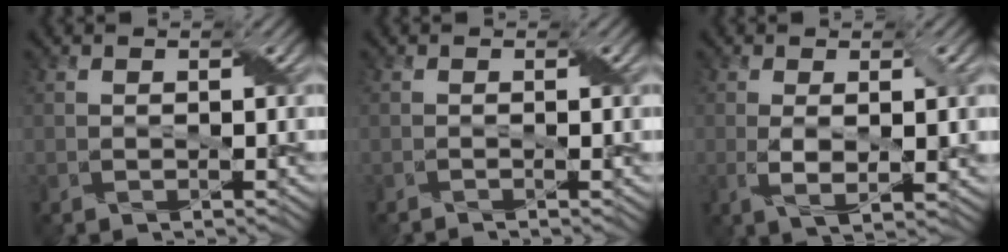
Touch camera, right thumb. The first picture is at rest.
{"total": 0.9, "force": [-0.5, 0.0, 0.7], "torque": [-0.014, 0.000, -0.010]}
{"total": 4.1, "force": [0.3, 1.1, 4.0], "torque": [-0.081, -0.004, 0.009]}